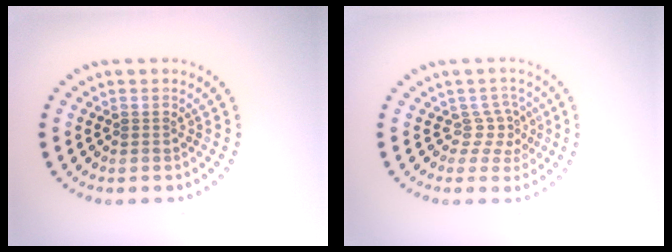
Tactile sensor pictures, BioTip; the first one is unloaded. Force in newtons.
{"total": 2.0, "press": 1.4, "slide": 1.5}